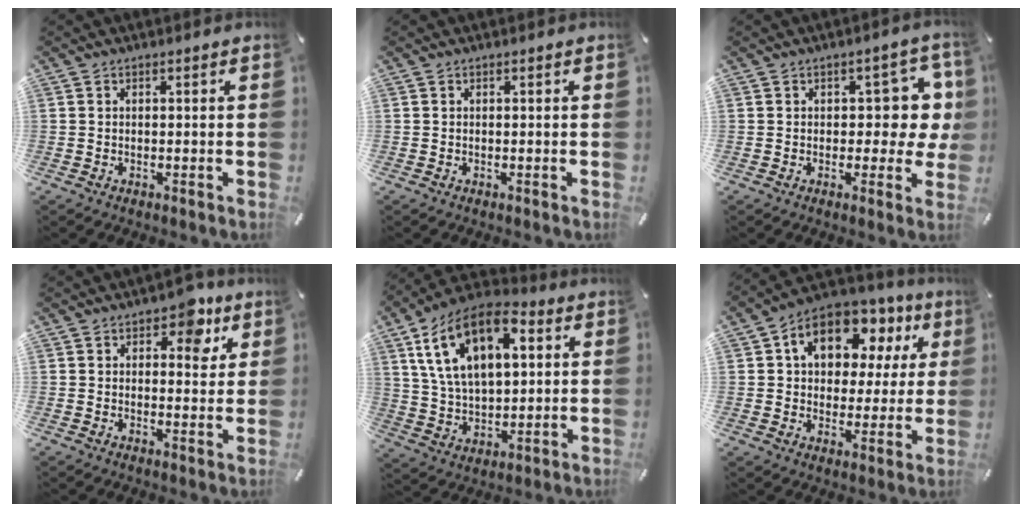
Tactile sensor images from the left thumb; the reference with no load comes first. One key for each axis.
{"total": 0.0}
{"total": 8.2, "fx": 1.7, "fy": 4.9, "fz": 6.3, "tx": -0.071, "ty": -0.001, "tz": 0.025}
{"total": 8.1, "fx": 4.3, "fy": 4.8, "fz": 4.9, "tx": -0.045, "ty": -0.018, "tz": 0.065}
{"total": 18.3, "fx": 7.7, "fy": 10.9, "fz": 12.5, "tx": -0.250, "ty": -0.017, "tz": 0.130}
{"total": 13.2, "fx": 6.2, "fy": 9.2, "fz": 7.1, "tx": -0.126, "ty": -0.023, "tz": 0.112}